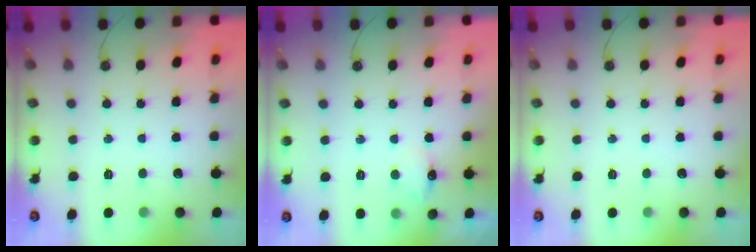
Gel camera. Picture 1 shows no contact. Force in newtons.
{"total": 7.6, "press": 5.8, "slide": 4.9}
{"total": 0.0}